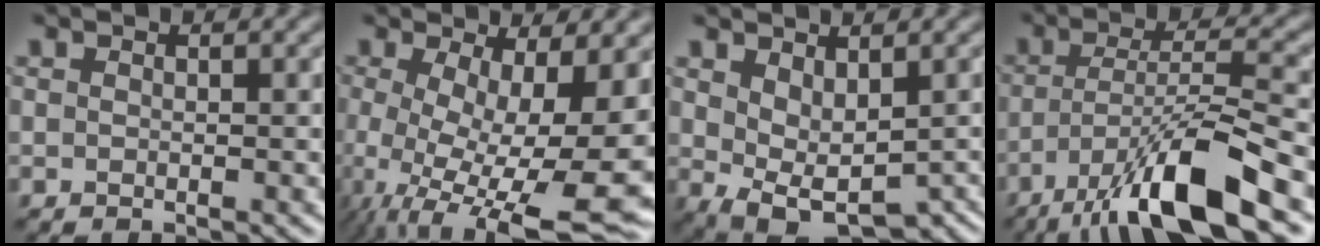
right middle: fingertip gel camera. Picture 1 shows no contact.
{"total": 12.8, "force": [-2.3, 4.2, 11.8], "torque": [-0.193, -0.020, -0.023]}
{"total": 5.4, "force": [-0.1, 3.2, 4.3], "torque": [-0.079, -0.015, 0.015]}
{"total": 10.2, "force": [-6.0, 2.1, 8.0], "torque": [-0.140, 0.004, -0.110]}